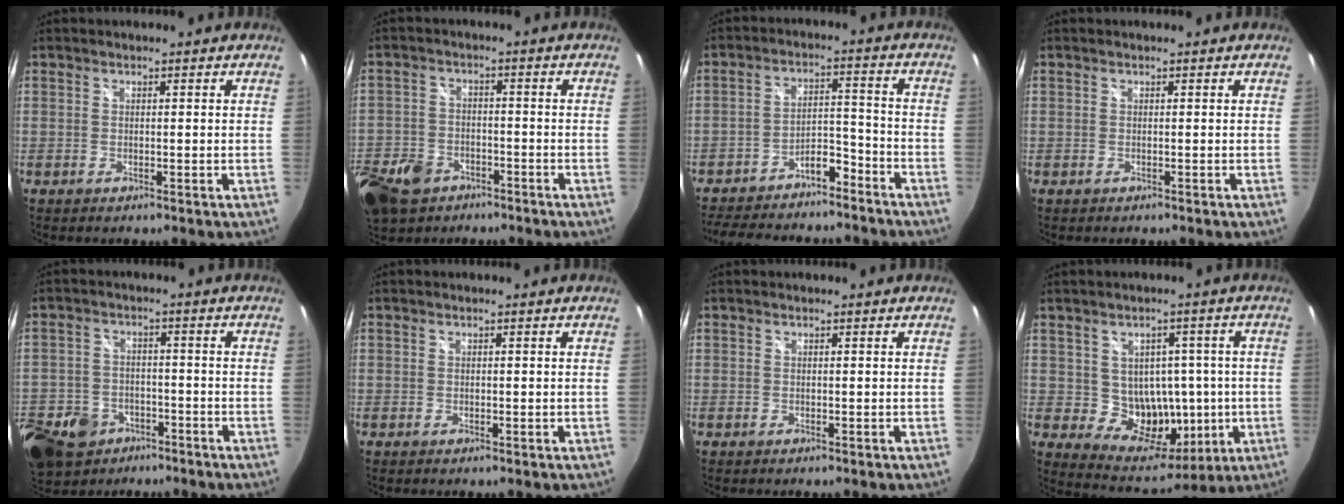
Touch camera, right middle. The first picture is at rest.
{"total": 14.1, "force": [-7.8, 9.6, 6.6], "torque": [-0.195, -0.011, -0.141]}
{"total": 13.9, "force": [-11.6, 4.6, 6.0], "torque": [-0.125, 0.033, -0.172]}
{"total": 0.0}
{"total": 17.6, "force": [-9.2, 12.9, 7.8], "torque": [-0.233, -0.011, -0.145]}
{"total": 0.7, "force": [-0.1, 0.4, 0.6], "torque": [-0.008, 0.002, -0.001]}
{"total": 0.0}
{"total": 12.1, "force": [-0.3, 10.5, 5.9], "torque": [-0.105, 0.004, 0.017]}